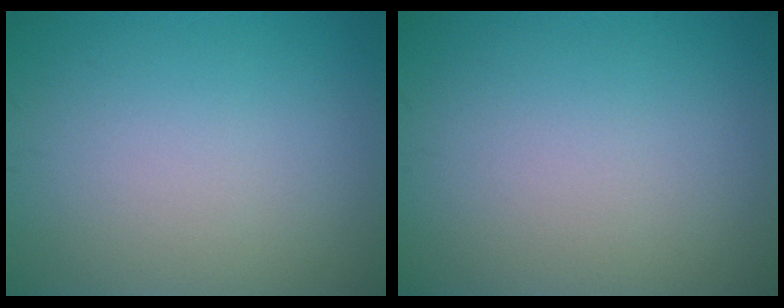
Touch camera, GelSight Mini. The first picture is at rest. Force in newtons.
{"total": 0.0}